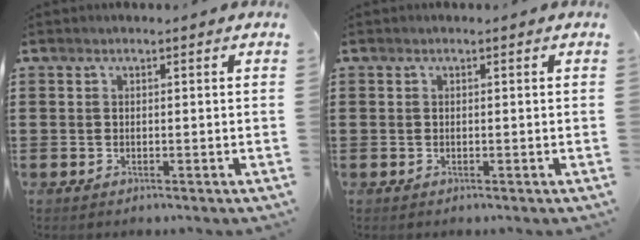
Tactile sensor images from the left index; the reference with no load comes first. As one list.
[{"total": 0.0}]